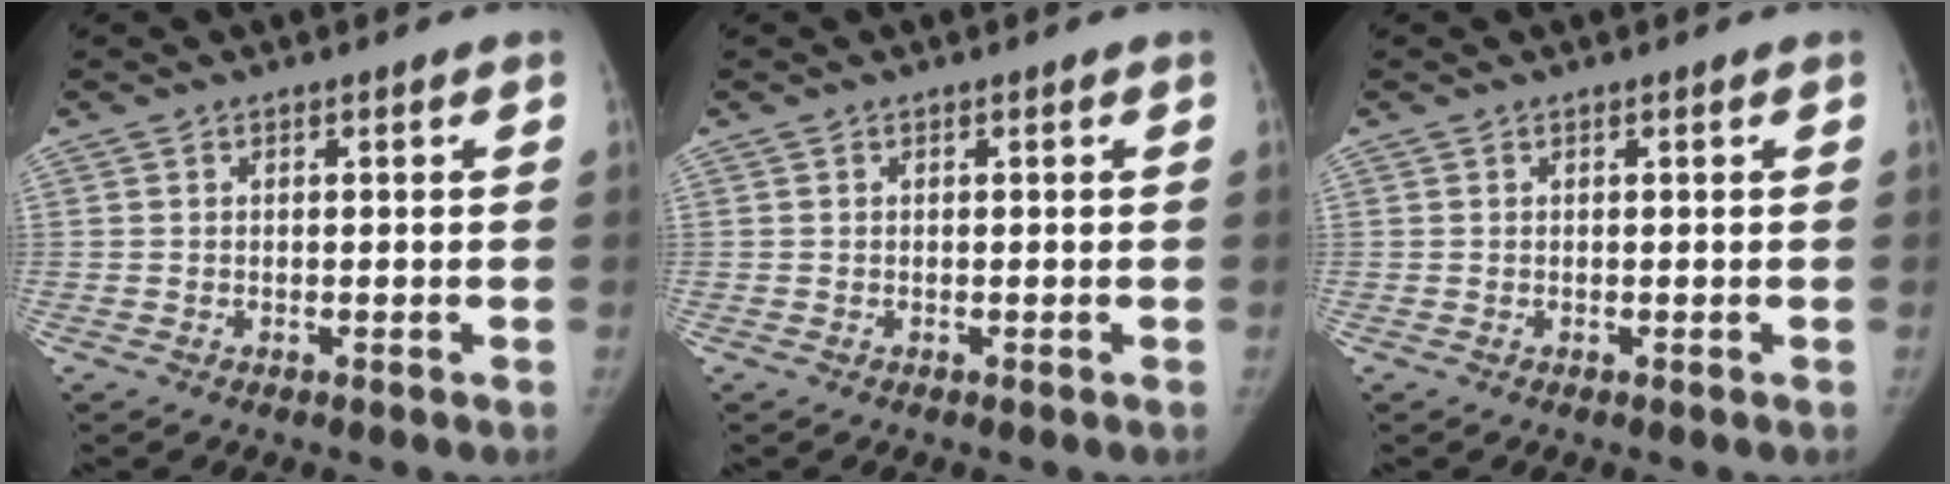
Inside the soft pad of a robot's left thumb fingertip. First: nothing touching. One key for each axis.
{"total": 0.0}
{"total": 0.0}